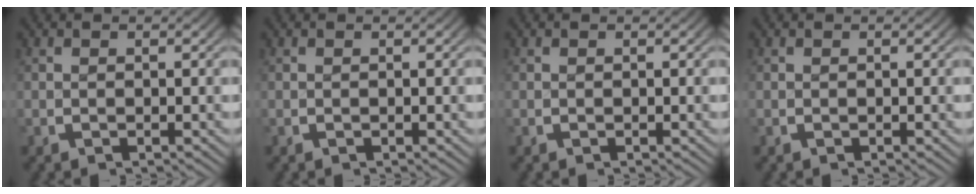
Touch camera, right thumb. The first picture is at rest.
{"total": 0.0}
{"total": 0.0}
{"total": 0.0}